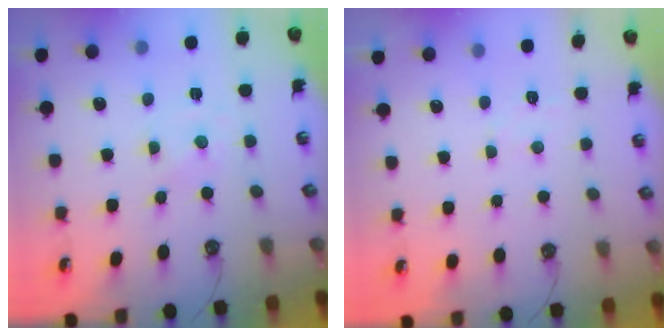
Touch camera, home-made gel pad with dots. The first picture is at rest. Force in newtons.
{"total": 4.7, "press": 4.6, "slide": 0.6}